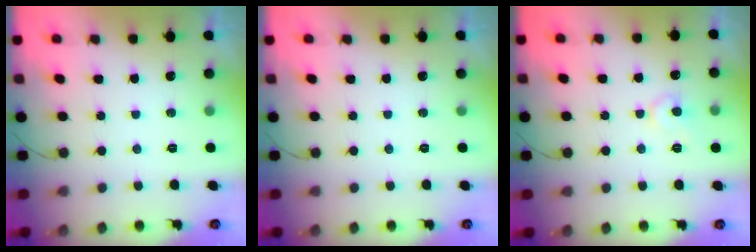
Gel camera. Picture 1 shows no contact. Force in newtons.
{"total": 0.0}
{"total": 7.0, "press": 7.0, "slide": 0.7}